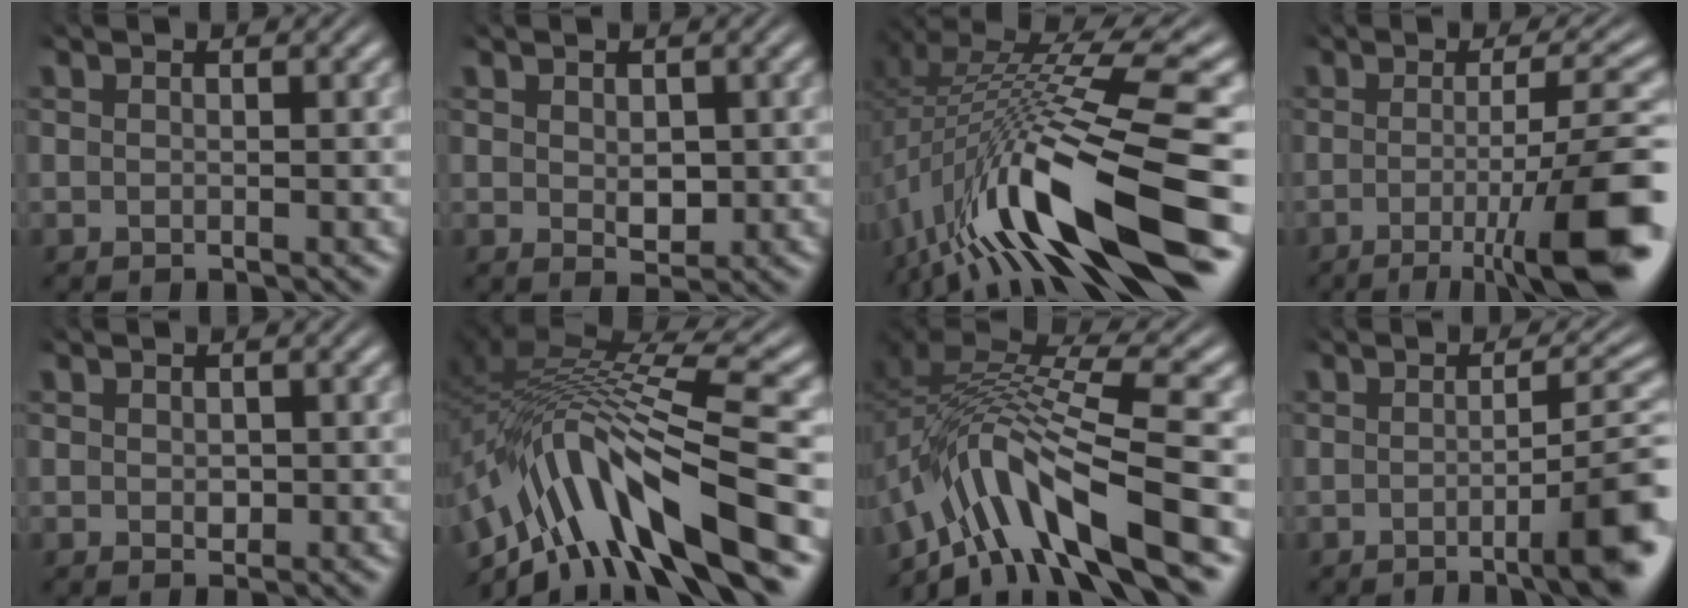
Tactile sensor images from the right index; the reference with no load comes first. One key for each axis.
{"total": 1.6, "fx": 0.2, "fy": 0.9, "fz": 1.3, "tx": -0.020, "ty": -0.013, "tz": 0.013}
{"total": 10.1, "fx": -2.7, "fy": 3.2, "fz": 9.2, "tx": -0.163, "ty": -0.011, "tz": -0.023}
{"total": 9.6, "fx": -4.2, "fy": 2.1, "fz": 8.4, "tx": -0.110, "ty": -0.012, "tz": -0.056}
{"total": 0.9, "fx": 0.1, "fy": 0.7, "fz": 0.5, "tx": -0.016, "ty": -0.014, "tz": 0.011}
{"total": 13.4, "fx": -3.3, "fy": 7.7, "fz": 10.5, "tx": -0.206, "ty": -0.030, "tz": -0.042}
{"total": 11.0, "fx": -4.0, "fy": 6.1, "fz": 8.3, "tx": -0.172, "ty": -0.031, "tz": -0.051}
{"total": 5.6, "fx": -2.0, "fy": 0.8, "fz": 5.2, "tx": -0.058, "ty": 0.005, "tz": -0.034}